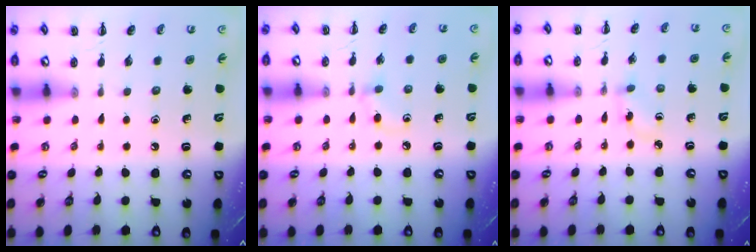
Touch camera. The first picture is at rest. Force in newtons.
{"total": 4.8, "press": 4.4, "slide": 2.0}
{"total": 2.9, "press": 2.7, "slide": 1.1}